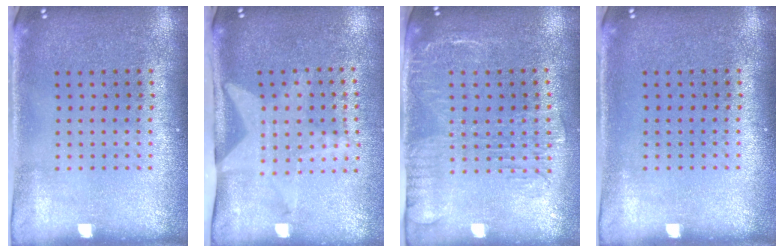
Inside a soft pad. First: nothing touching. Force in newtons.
{"total": 2.1, "press": 1.5, "slide": 1.4}
{"total": 2.0, "press": 1.6, "slide": 1.2}
{"total": 0.0}